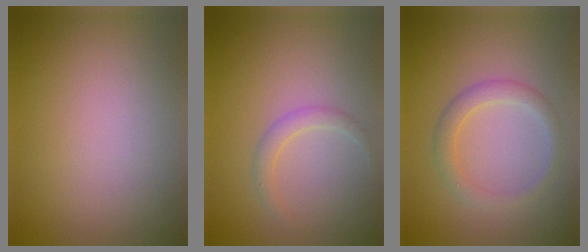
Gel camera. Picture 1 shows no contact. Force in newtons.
{"total": 1.4, "press": 1.4, "slide": 0.1}
{"total": 2.3, "press": 2.3, "slide": 0.1}